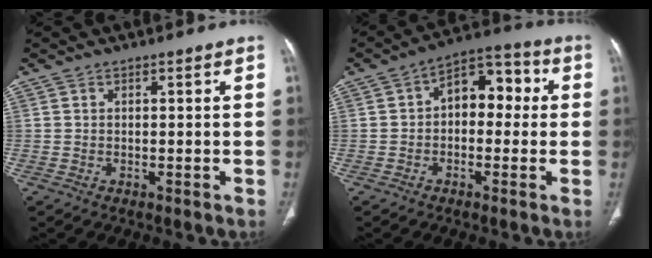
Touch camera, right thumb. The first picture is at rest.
{"total": 9.7, "force": [0.6, 6.3, 7.4], "torque": [-0.064, 0.035, -0.005]}